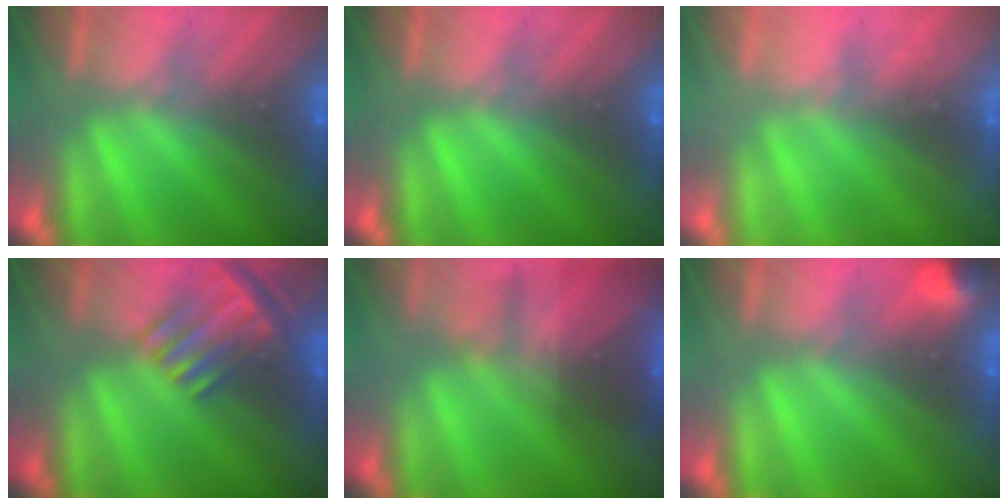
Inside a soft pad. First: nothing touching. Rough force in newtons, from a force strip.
{"total": 0.0}
{"total": 1.9}
{"total": 3.5}
{"total": 5.8}
{"total": 2.9}